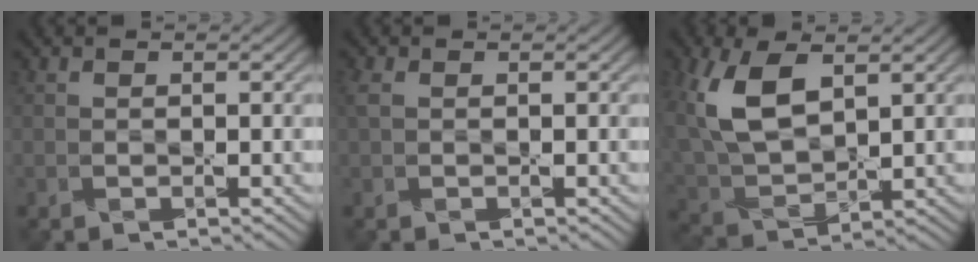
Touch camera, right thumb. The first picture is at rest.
{"total": 1.3, "force": [0.3, 0.8, 1.0], "torque": [-0.031, 0.005, 0.006]}
{"total": 11.4, "force": [3.9, 6.0, 8.8], "torque": [-0.218, 0.010, 0.073]}